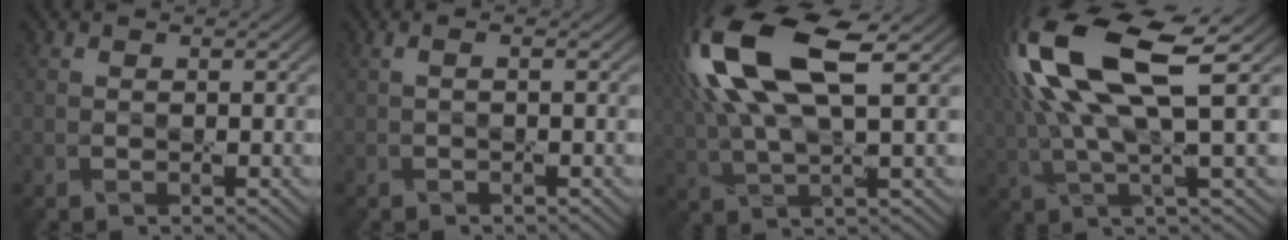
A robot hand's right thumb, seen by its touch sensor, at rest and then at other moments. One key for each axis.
{"total": 0.7, "fx": 0.1, "fy": -0.2, "fz": 0.7, "tx": -0.014, "ty": 0.005, "tz": 0.000}
{"total": 15.7, "fx": 5.1, "fy": 5.6, "fz": 13.7, "tx": -0.321, "ty": 0.018, "tz": 0.094}
{"total": 15.5, "fx": 4.4, "fy": 4.6, "fz": 14.1, "tx": -0.324, "ty": 0.020, "tz": 0.079}